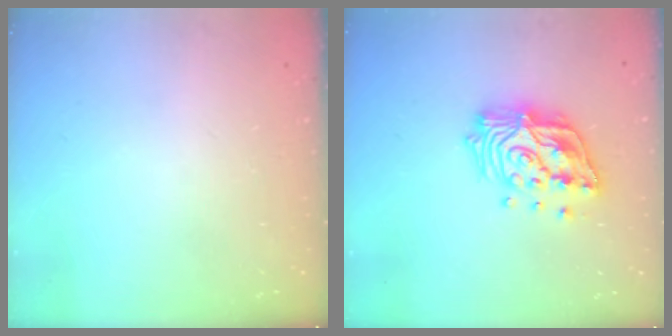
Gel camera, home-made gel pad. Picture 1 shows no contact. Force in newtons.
{"total": 17.0, "press": 16.8, "slide": 2.2}